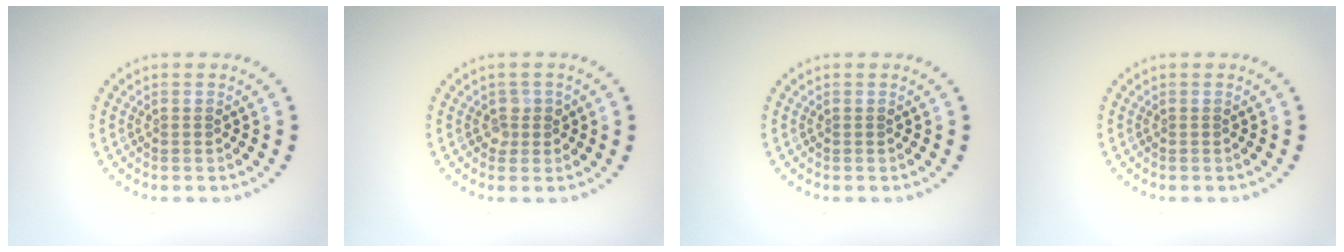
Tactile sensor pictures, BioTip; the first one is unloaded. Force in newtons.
{"total": 1.4, "press": 1.2, "slide": 0.7}
{"total": 0.0}
{"total": 0.0}